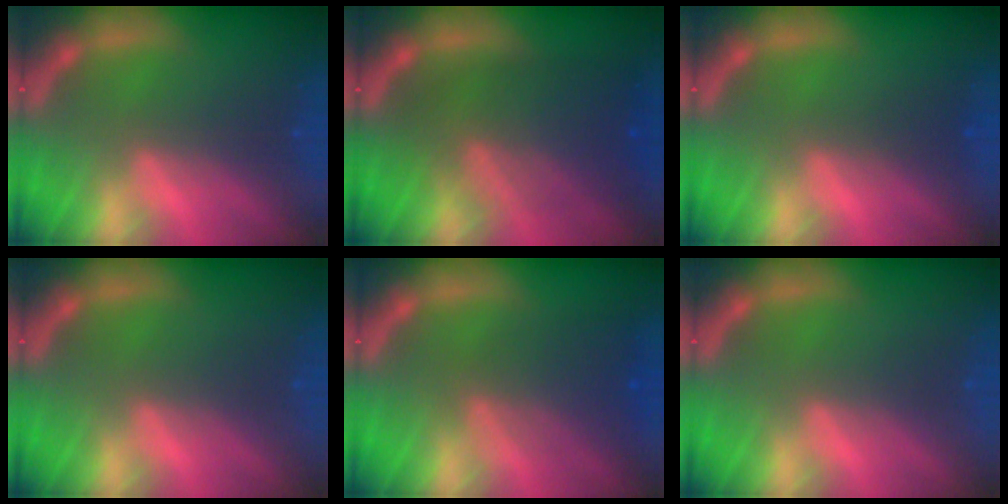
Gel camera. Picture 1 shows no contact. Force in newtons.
{"total": 8.5}
{"total": 1.0}
{"total": 0.0}
{"total": 5.1}
{"total": 0.0}